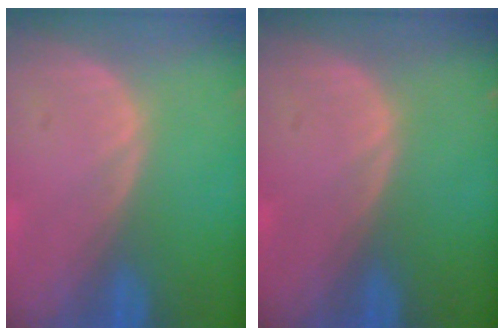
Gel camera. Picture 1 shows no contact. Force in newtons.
{"total": 0.0}